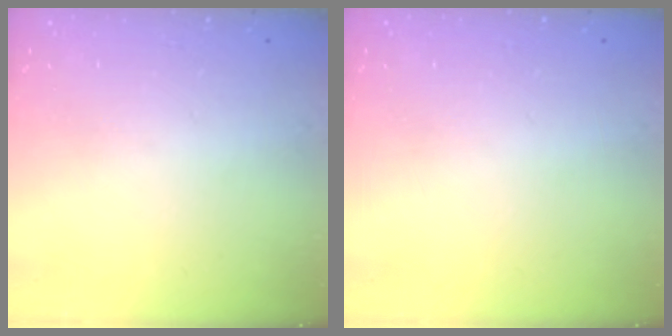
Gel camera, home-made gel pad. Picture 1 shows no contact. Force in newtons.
{"total": 0.0}